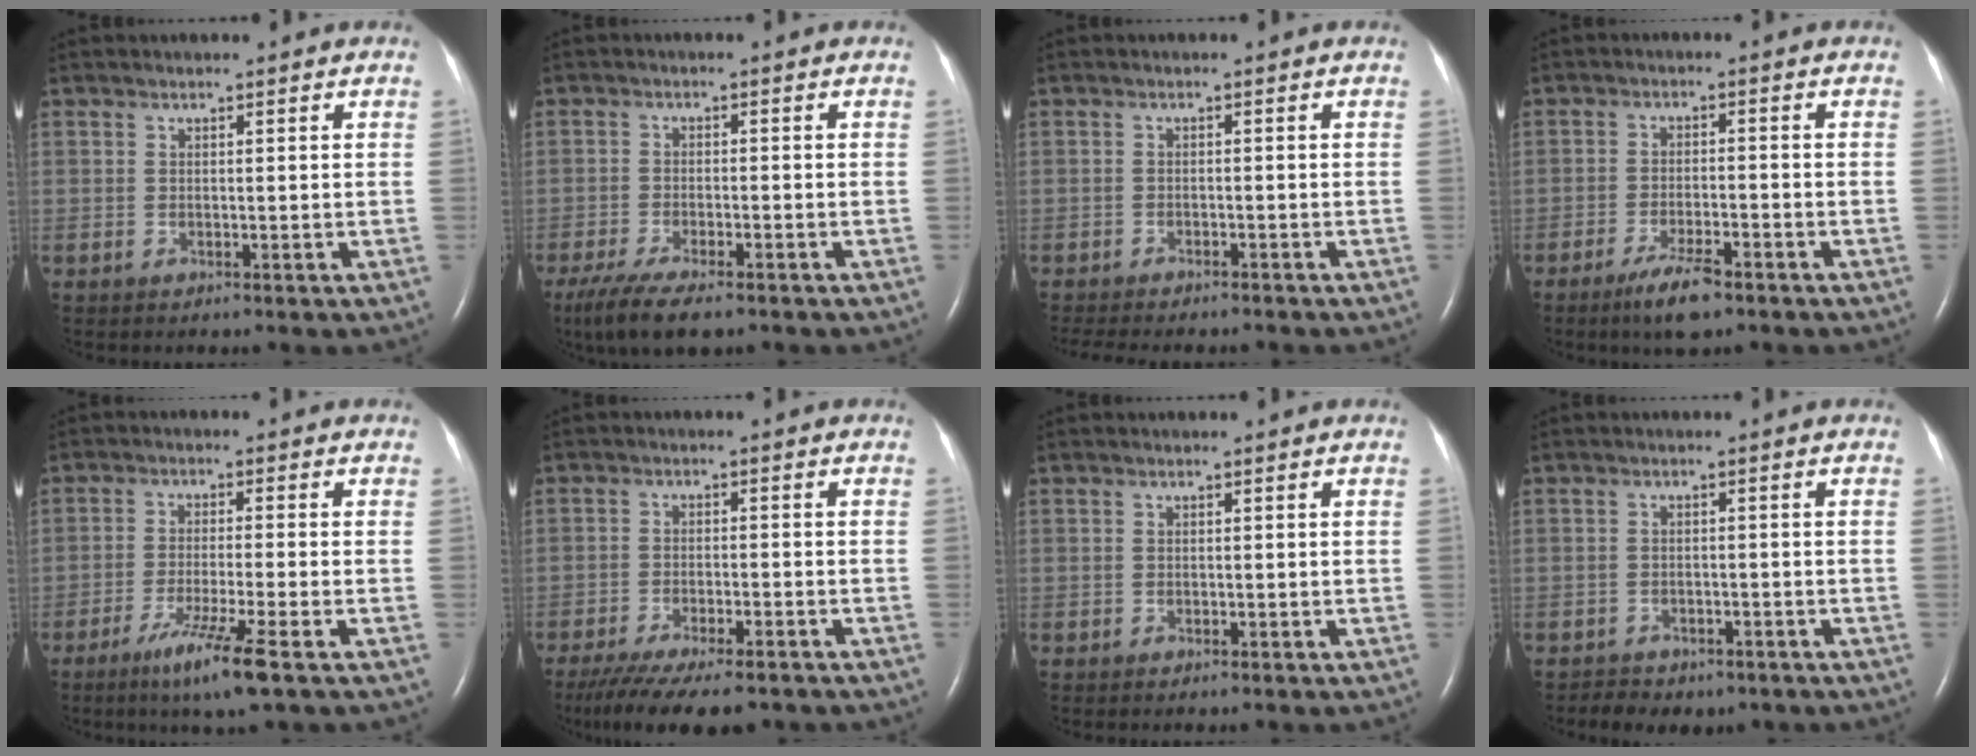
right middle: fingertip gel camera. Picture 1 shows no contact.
{"total": 9.4, "force": [-6.8, 2.5, 6.0], "torque": [-0.100, -0.020, -0.108]}
{"total": 10.2, "force": [-9.1, 1.9, 4.1], "torque": [-0.066, -0.010, -0.121]}
{"total": 5.7, "force": [-4.0, 1.1, 3.9], "torque": [-0.082, -0.009, -0.068]}
{"total": 7.4, "force": [-4.3, -1.3, 5.9], "torque": [-0.114, -0.025, -0.079]}
{"total": 13.9, "force": [-11.1, 2.8, 7.8], "torque": [-0.150, -0.030, -0.170]}
{"total": 0.6, "force": [-0.2, -0.6, 0.2], "torque": [-0.008, -0.002, -0.005]}
{"total": 4.9, "force": [-3.7, 2.9, 1.3], "torque": [-0.019, 0.008, -0.043]}